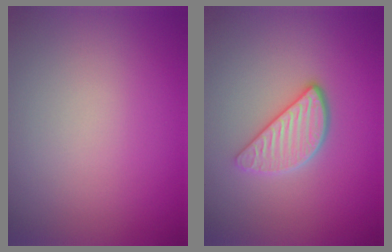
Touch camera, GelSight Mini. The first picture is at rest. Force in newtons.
{"total": 3.5, "press": 2.9, "slide": 2.0}